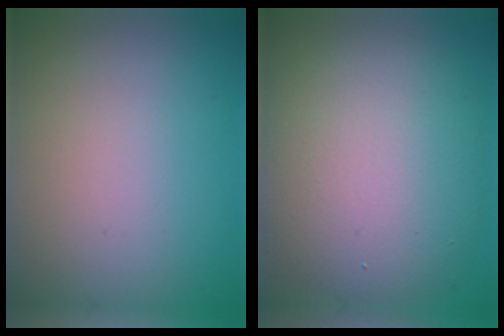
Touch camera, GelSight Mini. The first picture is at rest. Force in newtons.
{"total": 9.8, "press": 9.8, "slide": 0.4}